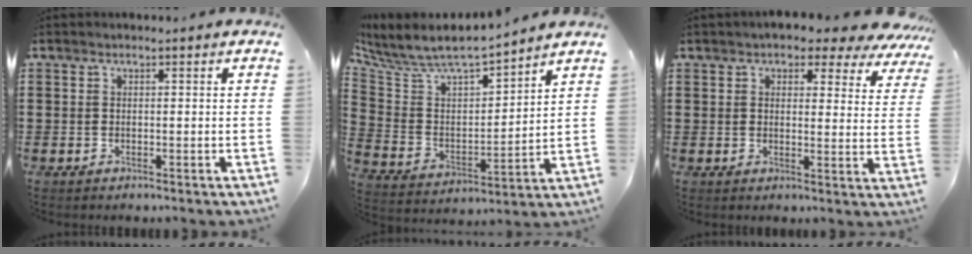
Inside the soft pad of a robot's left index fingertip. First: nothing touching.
{"total": 6.9, "force": [6.4, 1.3, 2.4], "torque": [-0.079, -0.051, 0.104]}
{"total": 4.8, "force": [4.1, 1.4, 2.1], "torque": [-0.041, -0.020, 0.069]}